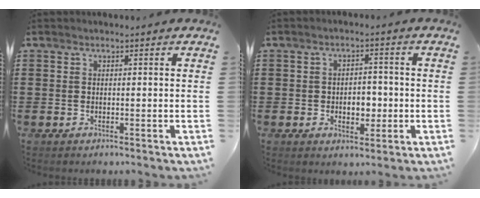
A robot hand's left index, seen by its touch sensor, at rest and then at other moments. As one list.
[{"total": 4.2, "force": [-0.9, 2.7, 3.1], "torque": [-0.056, 0.005, -0.021]}]